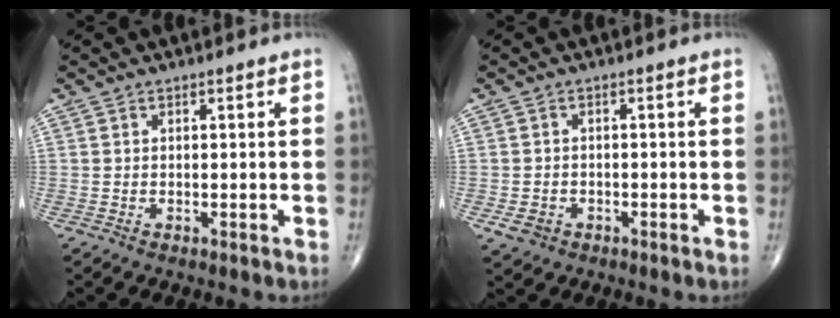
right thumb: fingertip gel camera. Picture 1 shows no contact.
{"total": 3.0, "force": [-1.2, 2.3, 1.3], "torque": [-0.021, 0.004, -0.016]}